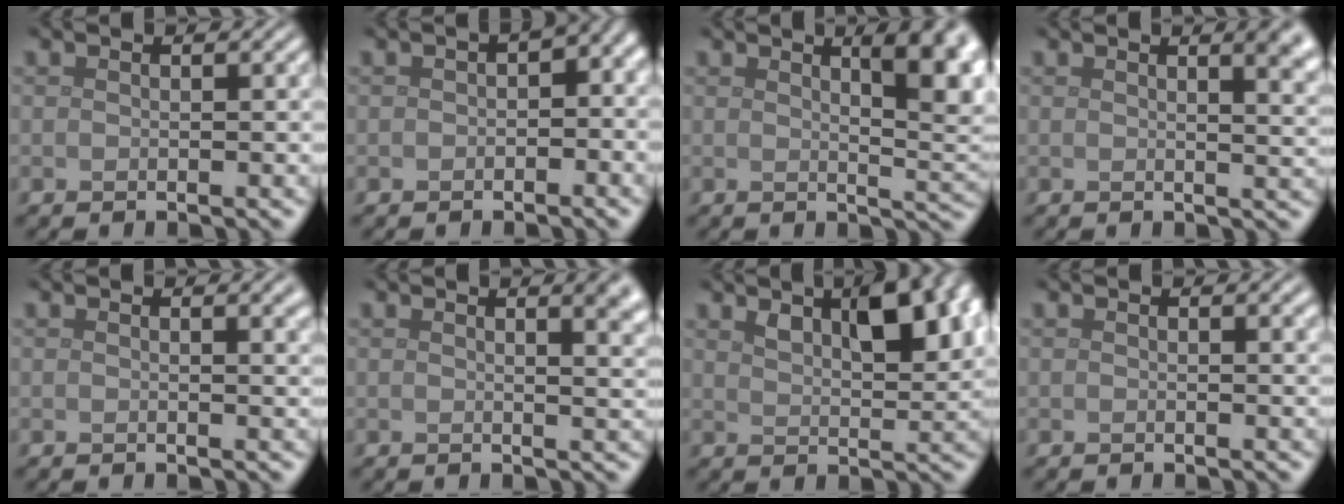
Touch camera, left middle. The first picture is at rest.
{"total": 3.8, "force": [0.1, 2.2, 3.1], "torque": [-0.023, 0.004, -0.003]}
{"total": 7.0, "force": [2.6, 2.5, 6.0], "torque": [-0.047, 0.006, 0.036]}
{"total": 5.2, "force": [2.3, 2.2, 4.1], "torque": [-0.015, 0.012, 0.024]}
{"total": 2.2, "force": [1.2, 0.8, 1.7], "torque": [-0.004, 0.006, 0.014]}
{"total": 4.7, "force": [2.3, 2.0, 3.6], "torque": [-0.014, 0.011, 0.024]}
{"total": 7.2, "force": [3.0, 3.1, 5.7], "torque": [-0.087, 0.005, 0.049]}
{"total": 1.2, "force": [0.7, 0.4, 0.8], "torque": [-0.003, 0.004, 0.009]}